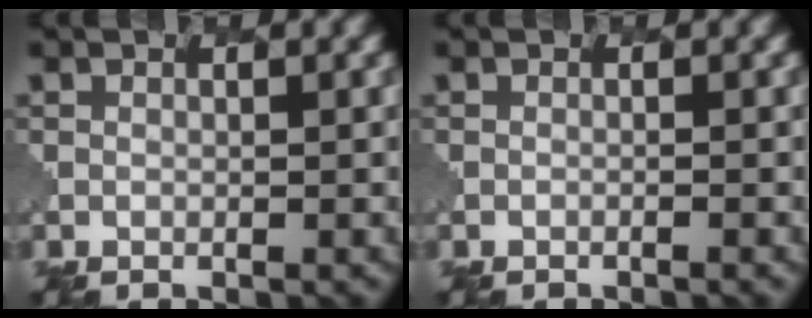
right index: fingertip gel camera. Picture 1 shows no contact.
{"total": 0.6, "force": [-0.2, 0.2, 0.5], "torque": [-0.004, -0.001, -0.013]}